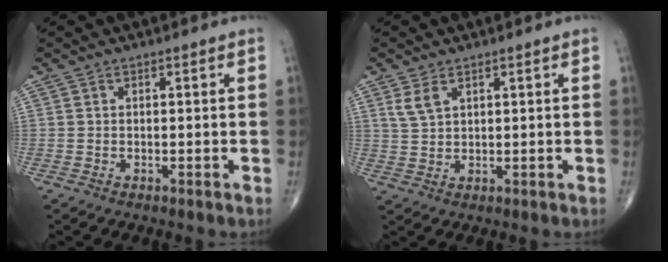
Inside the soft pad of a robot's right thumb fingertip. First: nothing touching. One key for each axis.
{"total": 3.2, "fx": 1.8, "fy": 1.7, "fz": 2.0, "tx": -0.041, "ty": -0.003, "tz": 0.045}